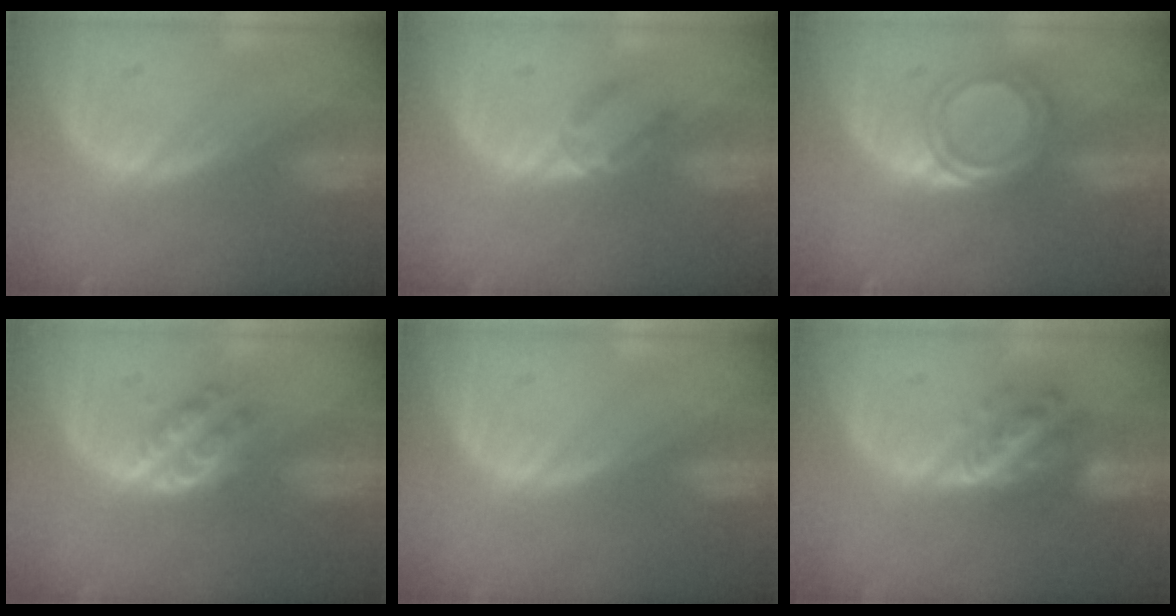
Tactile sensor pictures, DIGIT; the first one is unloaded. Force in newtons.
{"total": 2.5, "press": 2.3, "slide": 1.0}
{"total": 5.3, "press": 4.9, "slide": 1.9}
{"total": 4.2, "press": 4.2, "slide": 0.1}
{"total": 0.0}
{"total": 5.9, "press": 5.5, "slide": 2.2}